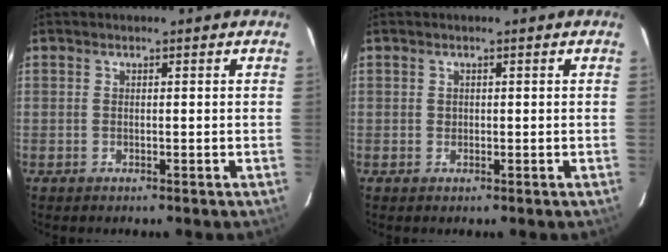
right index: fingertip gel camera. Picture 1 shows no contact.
{"total": 0.5, "force": [0.0, 0.5, 0.1], "torque": [-0.001, 0.002, 0.001]}